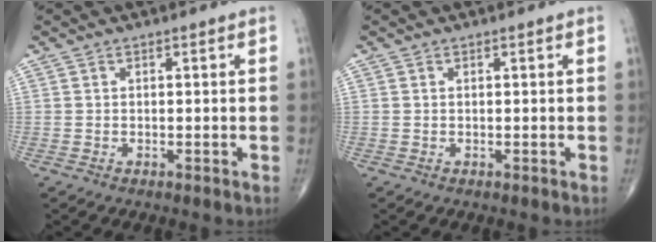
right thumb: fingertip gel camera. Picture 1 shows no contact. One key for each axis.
{"total": 0.0}